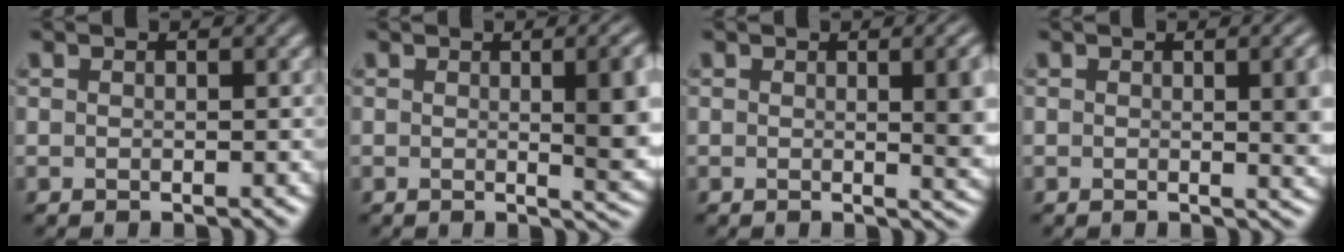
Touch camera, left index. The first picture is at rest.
{"total": 6.2, "force": [0.6, 1.9, 5.9], "torque": [-0.055, -0.001, 0.012]}
{"total": 4.8, "force": [0.5, 1.5, 4.6], "torque": [-0.044, 0.000, 0.008]}
{"total": 3.9, "force": [0.3, 1.1, 3.7], "torque": [-0.039, 0.000, 0.003]}